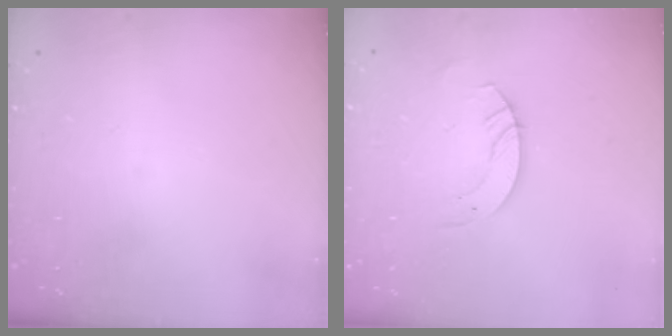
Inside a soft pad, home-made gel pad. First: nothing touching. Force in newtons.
{"total": 3.3, "press": 3.3, "slide": 0.2}